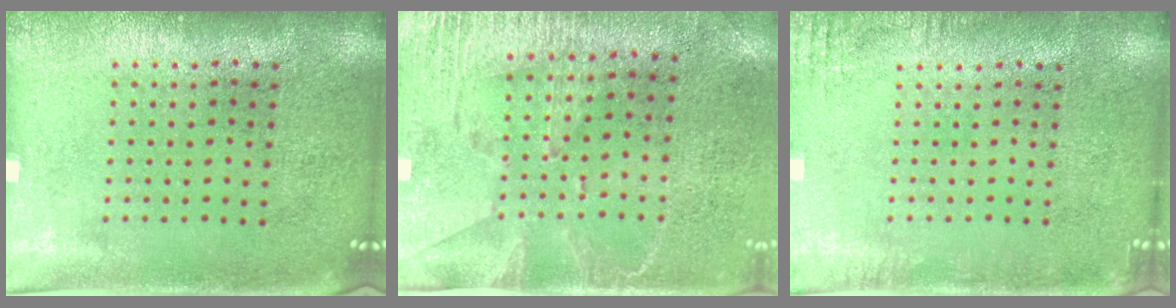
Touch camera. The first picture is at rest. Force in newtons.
{"total": 2.9, "press": 2.5, "slide": 1.4}
{"total": 1.8, "press": 1.8, "slide": 0.1}